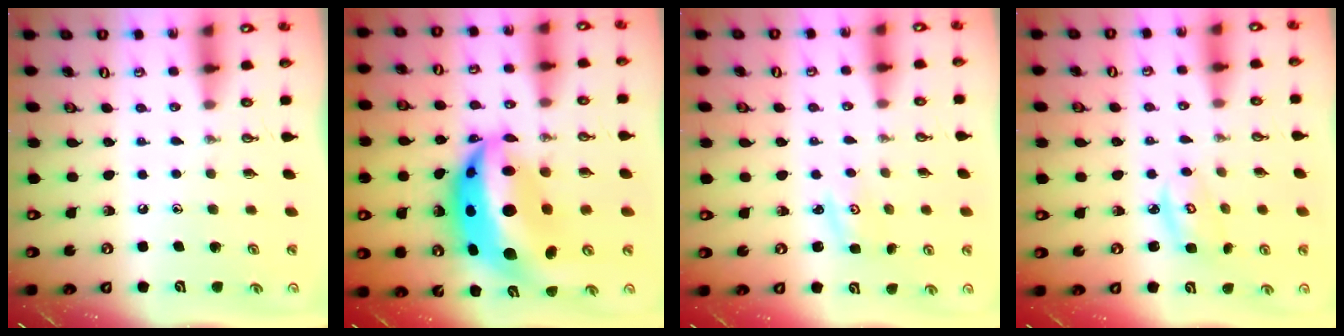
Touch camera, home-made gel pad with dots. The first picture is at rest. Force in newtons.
{"total": 19.4, "press": 19.4, "slide": 1.6}
{"total": 2.3, "press": 2.3, "slide": 0.3}
{"total": 3.9, "press": 3.8, "slide": 0.3}